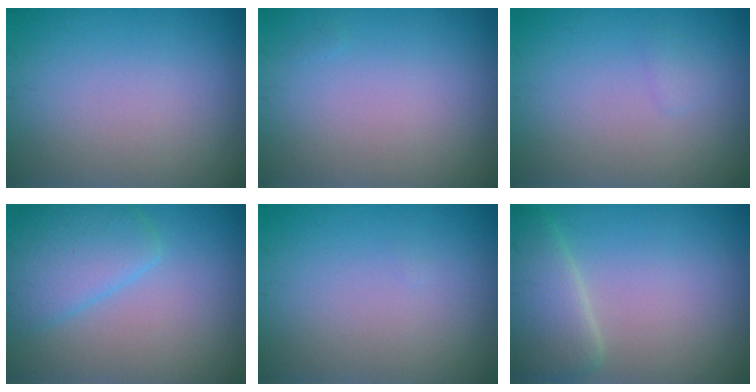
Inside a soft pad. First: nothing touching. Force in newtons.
{"total": 0.0}
{"total": 0.5, "press": 0.5, "slide": 0.0}
{"total": 4.2, "press": 4.2, "slide": 0.3}
{"total": 0.0}
{"total": 4.2, "press": 4.2, "slide": 0.1}